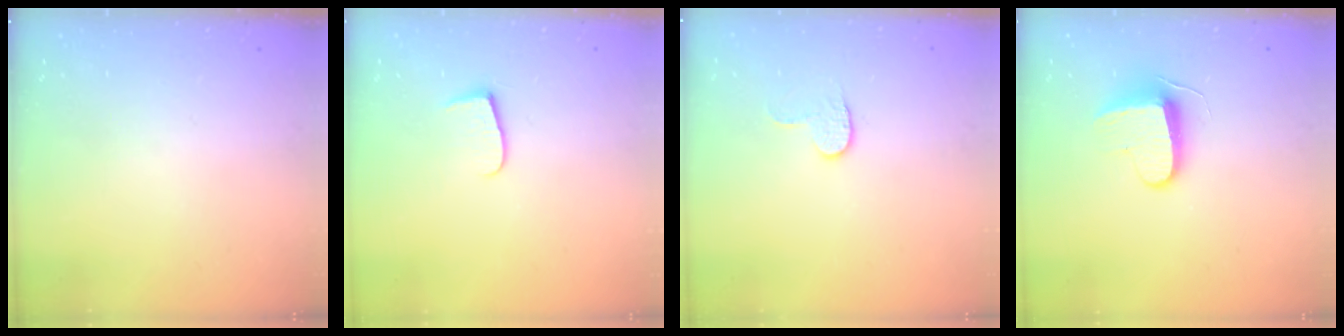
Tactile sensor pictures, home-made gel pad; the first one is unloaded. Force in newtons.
{"total": 6.2, "press": 6.2, "slide": 0.6}
{"total": 3.8, "press": 3.8, "slide": 0.4}
{"total": 9.2, "press": 9.2, "slide": 0.7}